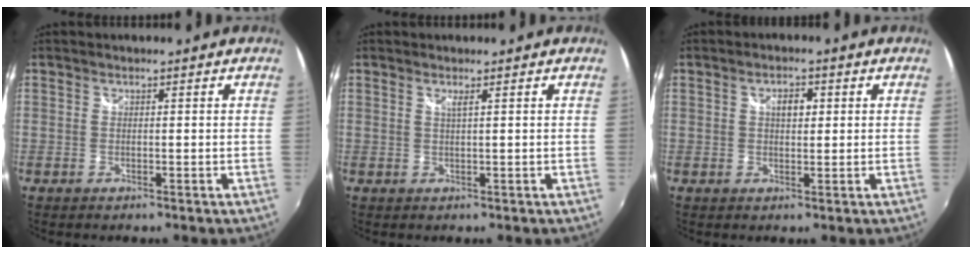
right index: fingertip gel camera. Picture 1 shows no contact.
{"total": 1.0, "force": [0.5, -0.5, 0.7], "torque": [-0.013, 0.000, 0.008]}
{"total": 3.0, "force": [0.9, 1.5, 2.4], "torque": [-0.037, 0.008, 0.013]}